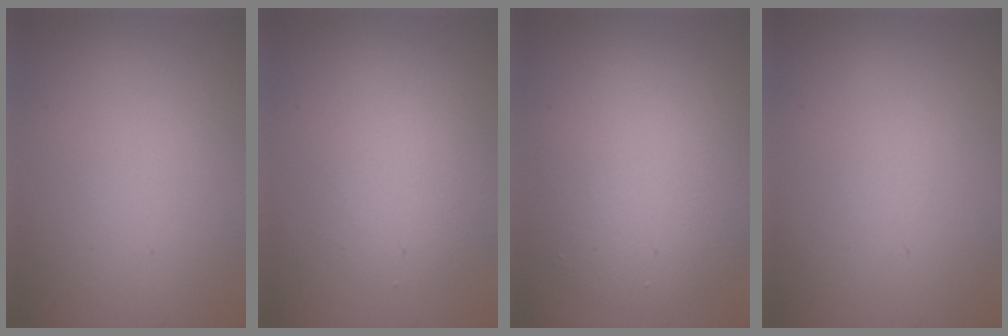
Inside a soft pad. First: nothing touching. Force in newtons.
{"total": 3.2, "press": 3.2, "slide": 0.1}
{"total": 6.7, "press": 6.7, "slide": 0.3}
{"total": 0.0}